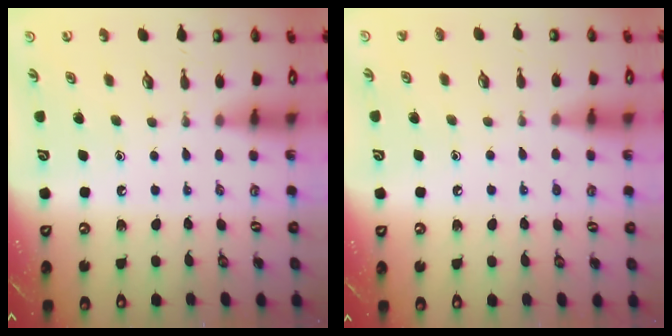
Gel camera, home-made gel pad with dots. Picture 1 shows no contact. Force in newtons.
{"total": 5.2, "press": 5.2, "slide": 0.6}